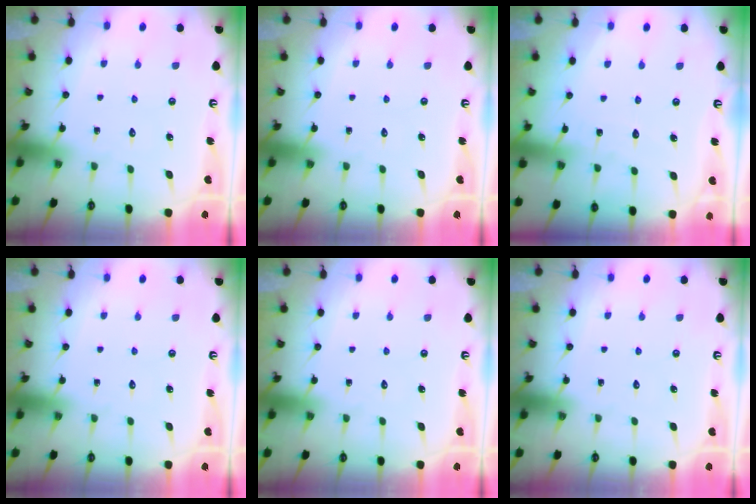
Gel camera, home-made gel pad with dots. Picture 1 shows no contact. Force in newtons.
{"total": 0.0}
{"total": 2.5, "press": 2.5, "slide": 0.3}
{"total": 0.0}
{"total": 0.0}
{"total": 0.0}